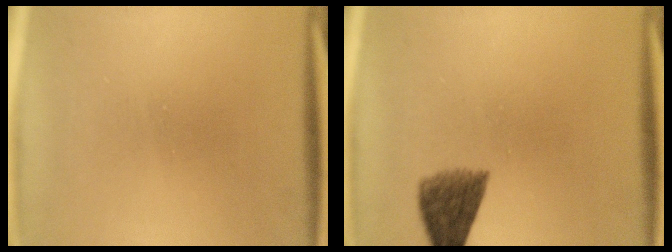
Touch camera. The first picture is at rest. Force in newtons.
{"total": 6.0}